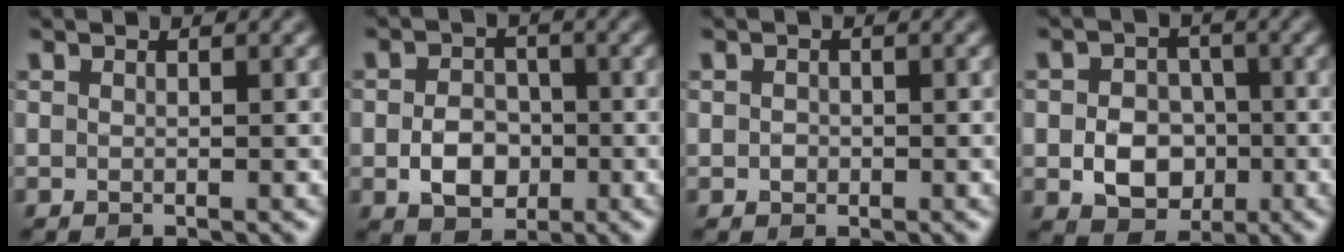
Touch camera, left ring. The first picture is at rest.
{"total": 3.9, "force": [-1.0, 2.9, 2.4], "torque": [-0.040, 0.000, -0.021]}
{"total": 0.8, "force": [-0.1, 0.7, 0.3], "torque": [-0.003, -0.004, -0.004]}
{"total": 4.8, "force": [-1.1, 3.8, 2.7], "torque": [-0.043, -0.003, -0.021]}